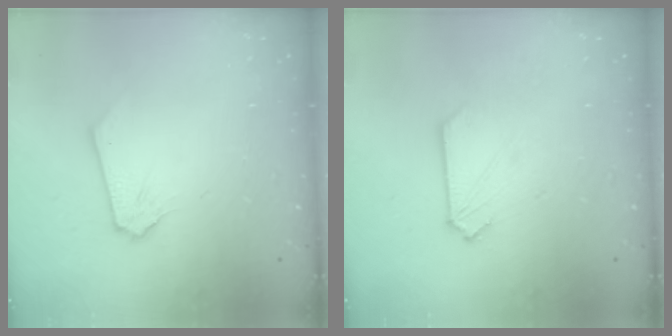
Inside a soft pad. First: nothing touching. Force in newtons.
{"total": 0.7, "press": 0.7, "slide": 0.1}